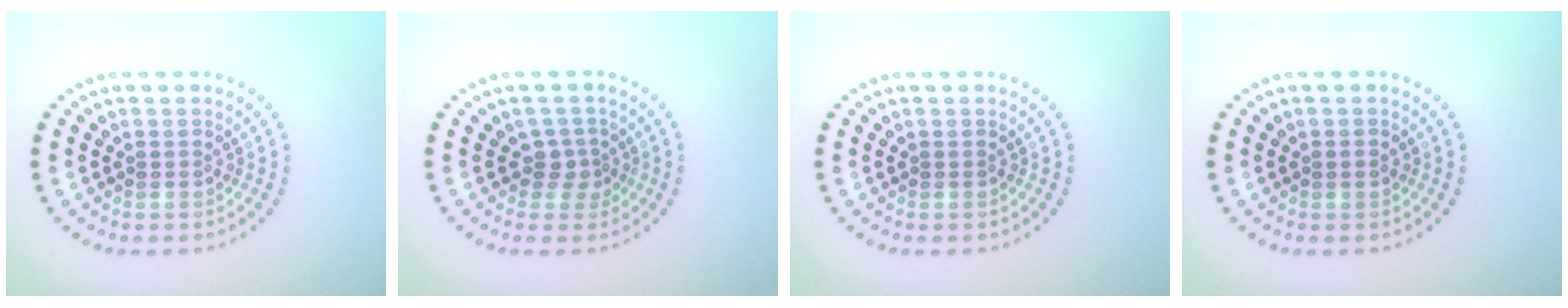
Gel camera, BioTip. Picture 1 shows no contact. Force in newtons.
{"total": 1.8, "press": 1.4, "slide": 1.2}
{"total": 0.0}
{"total": 1.0, "press": 1.0, "slide": 0.0}